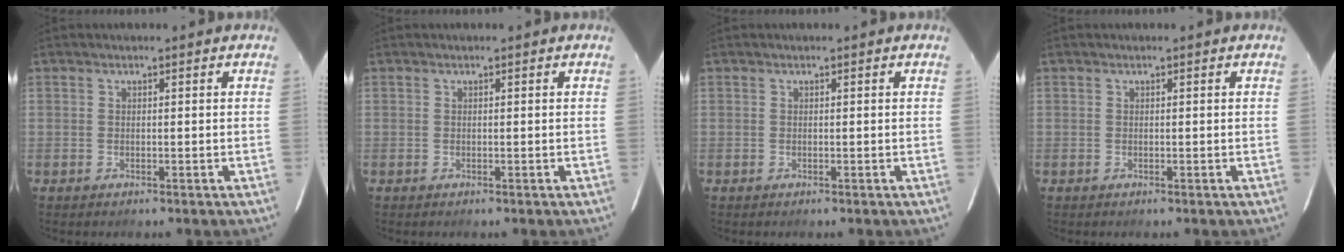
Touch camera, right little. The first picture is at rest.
{"total": 0.0}
{"total": 0.0}
{"total": 0.0}